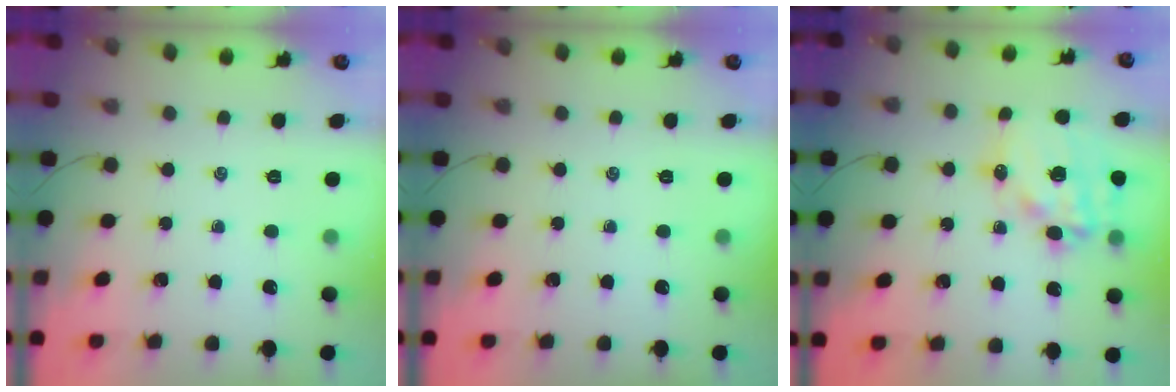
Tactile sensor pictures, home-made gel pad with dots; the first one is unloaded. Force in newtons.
{"total": 0.0}
{"total": 16.2, "press": 15.8, "slide": 3.7}